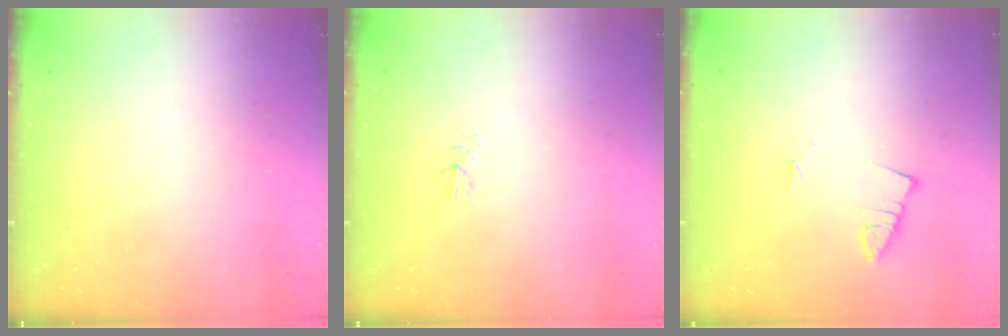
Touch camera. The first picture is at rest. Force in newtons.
{"total": 4.6, "press": 4.6, "slide": 0.5}
{"total": 1.2, "press": 1.2, "slide": 0.1}